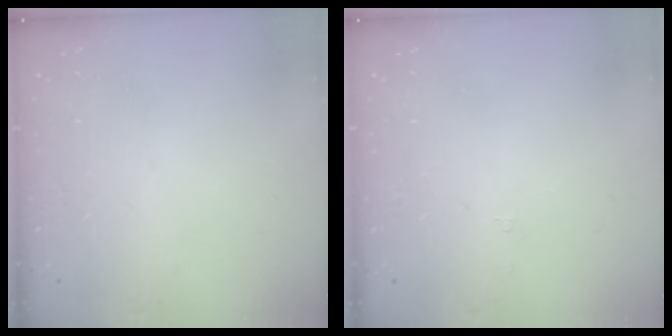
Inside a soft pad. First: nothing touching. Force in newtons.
{"total": 1.6, "press": 1.5, "slide": 0.4}